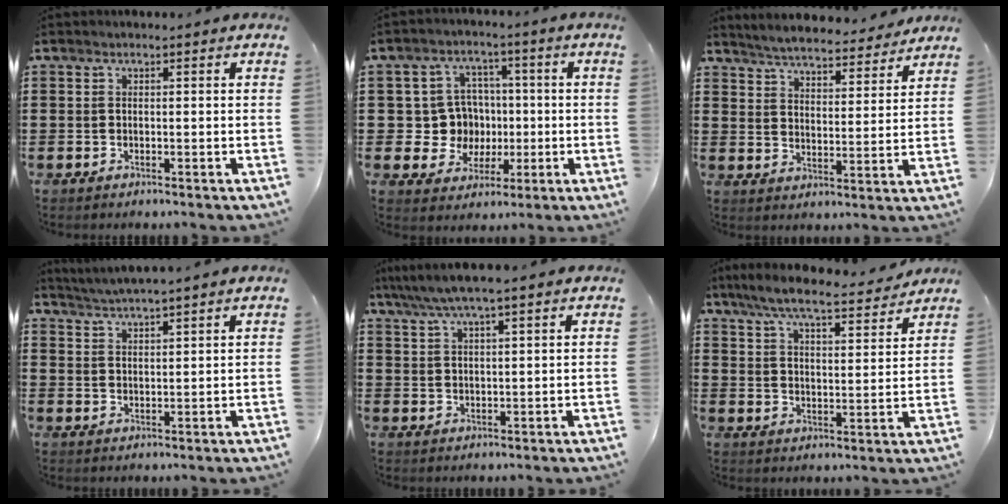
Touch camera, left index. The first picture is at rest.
{"total": 8.0, "force": [0.4, 7.8, 2.1], "torque": [-0.059, 0.010, 0.016]}
{"total": 4.9, "force": [4.9, -0.2, 0.6], "torque": [-0.037, -0.034, 0.082]}
{"total": 3.2, "force": [3.1, -0.8, 0.4], "torque": [-0.018, -0.014, 0.054]}
{"total": 4.7, "force": [3.7, -0.1, 2.8], "torque": [-0.065, -0.011, 0.064]}
{"total": 7.1, "force": [6.4, 0.4, 3.2], "torque": [-0.085, -0.032, 0.110]}